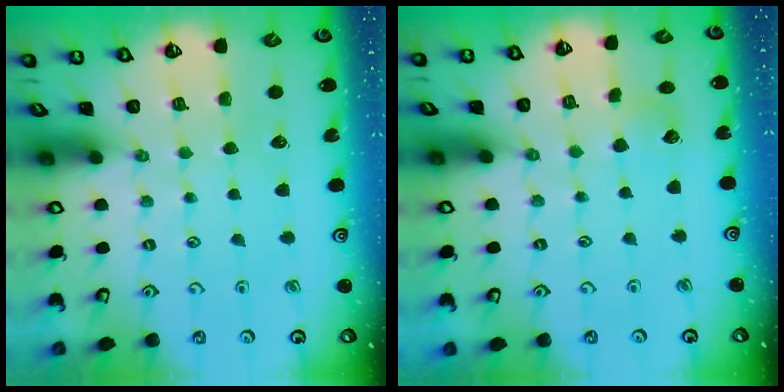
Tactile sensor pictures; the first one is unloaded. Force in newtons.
{"total": 5.0, "press": 5.0, "slide": 0.6}